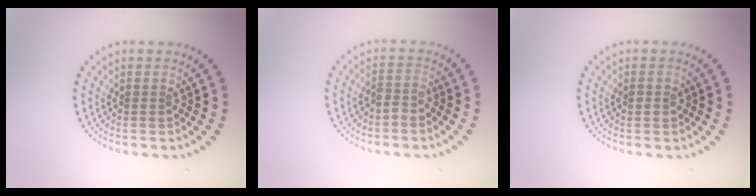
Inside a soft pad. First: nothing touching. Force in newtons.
{"total": 1.3, "press": 1.0, "slide": 0.9}
{"total": 1.0, "press": 1.0, "slide": 0.1}